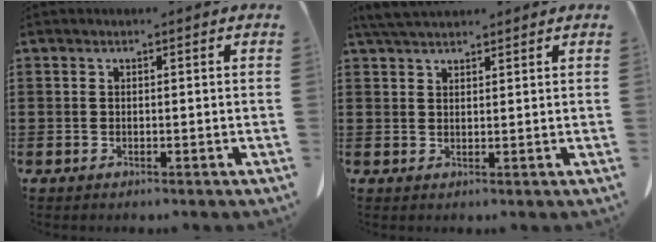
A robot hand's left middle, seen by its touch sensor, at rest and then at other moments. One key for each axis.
{"total": 3.5, "fx": 3.1, "fy": 0.7, "fz": 1.5, "tx": -0.038, "ty": 0.000, "tz": 0.059}